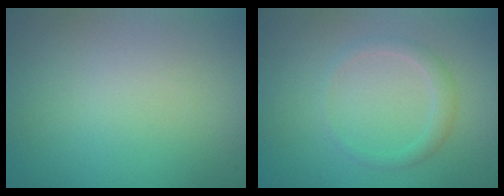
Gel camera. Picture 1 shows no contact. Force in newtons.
{"total": 1.7, "press": 1.7, "slide": 0.2}